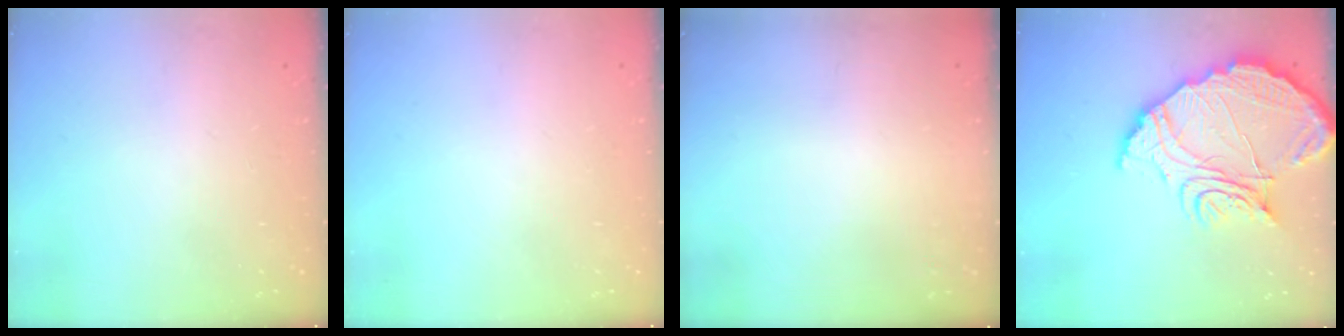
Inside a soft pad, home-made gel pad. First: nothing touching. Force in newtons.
{"total": 0.0}
{"total": 3.2, "press": 3.0, "slide": 1.1}
{"total": 19.5, "press": 19.4, "slide": 2.1}